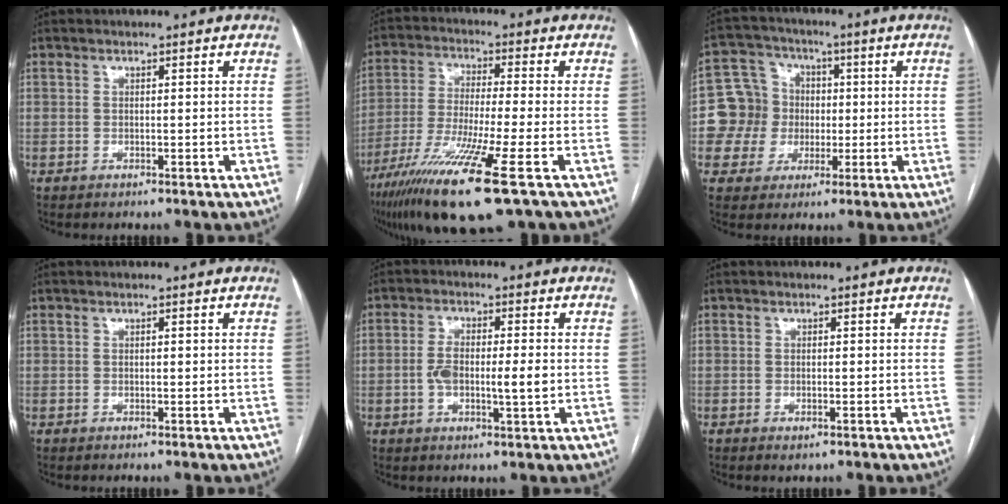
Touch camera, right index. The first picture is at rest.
{"total": 15.5, "force": [-8.6, -0.3, 12.9], "torque": [-0.261, -0.043, -0.157]}
{"total": 8.7, "force": [-0.4, 8.7, 0.9], "torque": [-0.022, 0.035, 0.000]}
{"total": 0.5, "force": [0.1, 0.2, 0.5], "torque": [-0.007, 0.001, 0.000]}
{"total": 6.1, "force": [-0.5, 2.3, 5.6], "torque": [-0.106, 0.009, -0.005]}
{"total": 1.1, "force": [-0.6, 0.3, 0.9], "torque": [-0.014, -0.003, -0.006]}